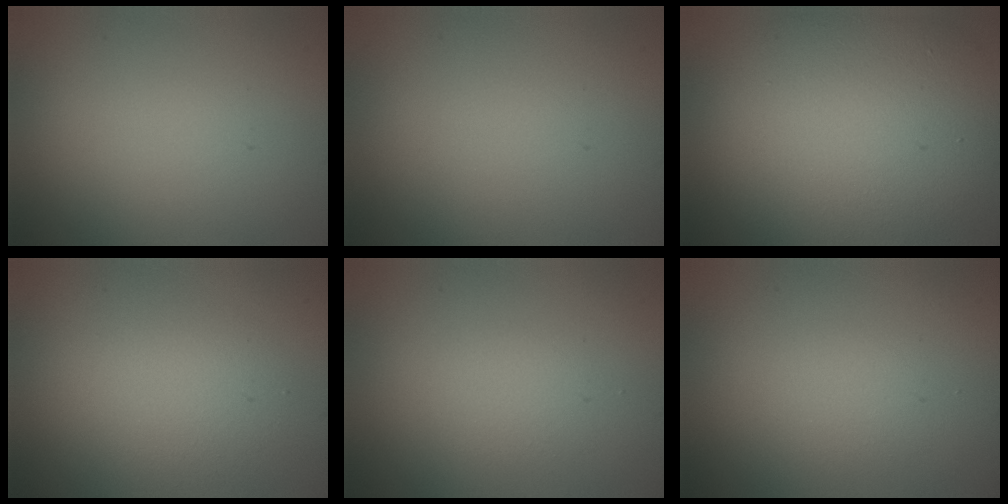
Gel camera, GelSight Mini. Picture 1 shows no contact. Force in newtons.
{"total": 0.0}
{"total": 12.6, "press": 12.6, "slide": 0.2}
{"total": 2.9, "press": 2.9, "slide": 0.3}
{"total": 1.2, "press": 1.2, "slide": 0.0}
{"total": 1.3, "press": 1.3, "slide": 0.1}